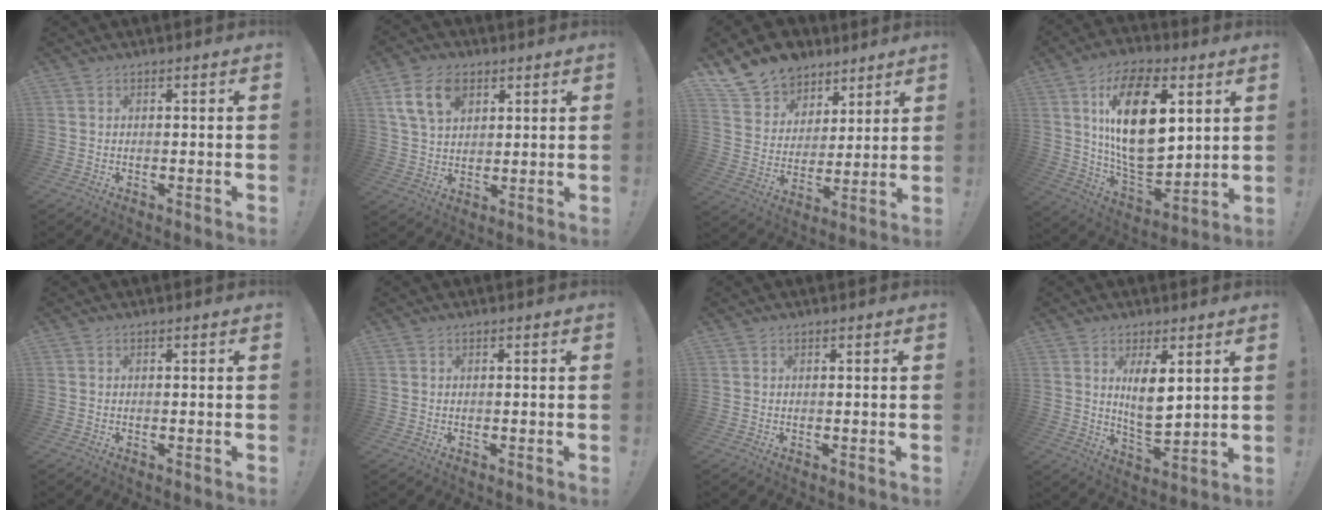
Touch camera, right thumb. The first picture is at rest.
{"total": 11.5, "force": [5.4, 7.6, 6.7], "torque": [-0.119, -0.010, 0.104]}
{"total": 12.6, "force": [9.1, 8.3, 2.5], "torque": [-0.052, -0.068, 0.177]}
{"total": 22.1, "force": [6.1, 12.2, 17.4], "torque": [-0.306, -0.019, 0.101]}
{"total": 0.0}
{"total": 0.0}
{"total": 0.0}
{"total": 8.3, "force": [3.8, 3.4, 6.5], "torque": [-0.103, -0.032, 0.066]}